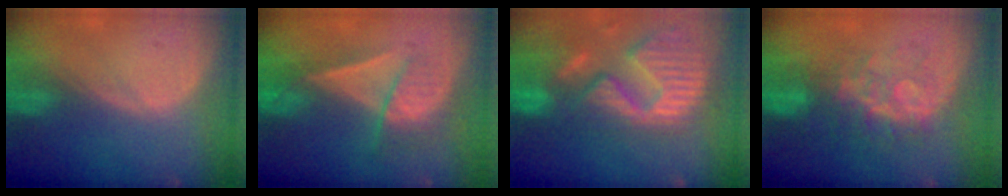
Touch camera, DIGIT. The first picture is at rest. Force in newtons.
{"total": 7.1, "press": 6.1, "slide": 3.7}
{"total": 14.4, "press": 12.0, "slide": 8.0}
{"total": 7.7, "press": 7.4, "slide": 2.1}